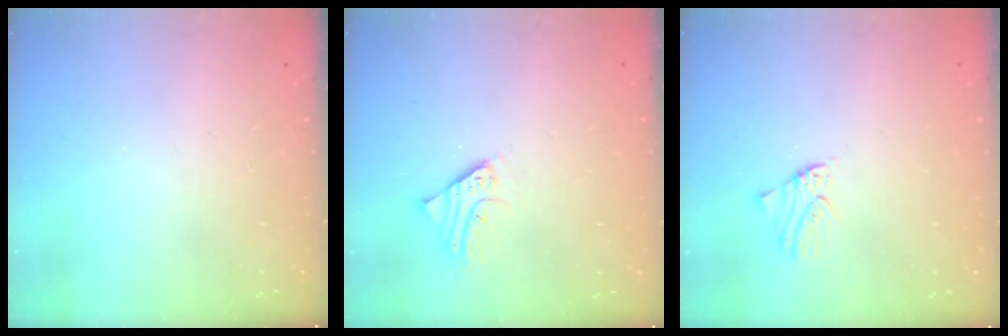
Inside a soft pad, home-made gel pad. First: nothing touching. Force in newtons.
{"total": 2.2, "press": 2.2, "slide": 0.2}
{"total": 0.0}